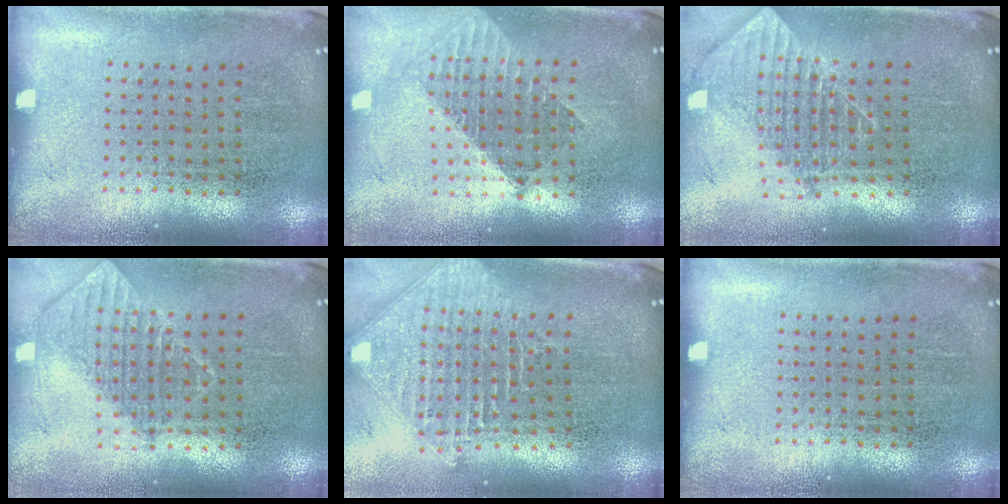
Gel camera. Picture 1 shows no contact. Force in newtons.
{"total": 1.5, "press": 1.3, "slide": 0.7}
{"total": 1.9, "press": 1.5, "slide": 1.2}
{"total": 0.9, "press": 0.8, "slide": 0.2}
{"total": 2.5, "press": 2.0, "slide": 1.6}
{"total": 0.0}